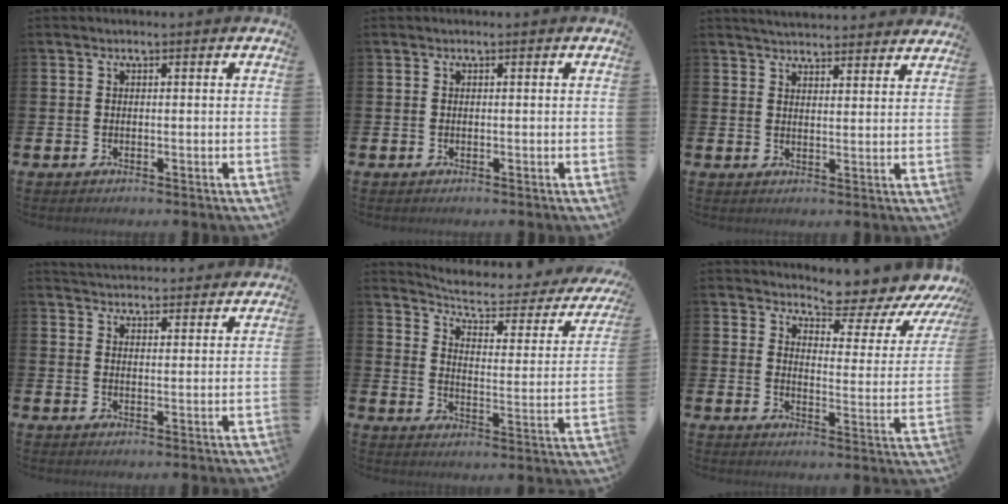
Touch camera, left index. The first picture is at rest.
{"total": 0.0}
{"total": 4.3, "force": [4.3, 0.3, 0.3], "torque": [-0.013, -0.024, 0.079]}
{"total": 4.3, "force": [4.3, 0.5, -0.1], "torque": [-0.008, -0.026, 0.079]}
{"total": 6.2, "force": [5.1, 1.6, 3.0], "torque": [-0.074, -0.038, 0.079]}
{"total": 6.1, "force": [5.8, 1.0, 1.5], "torque": [-0.042, -0.056, 0.092]}